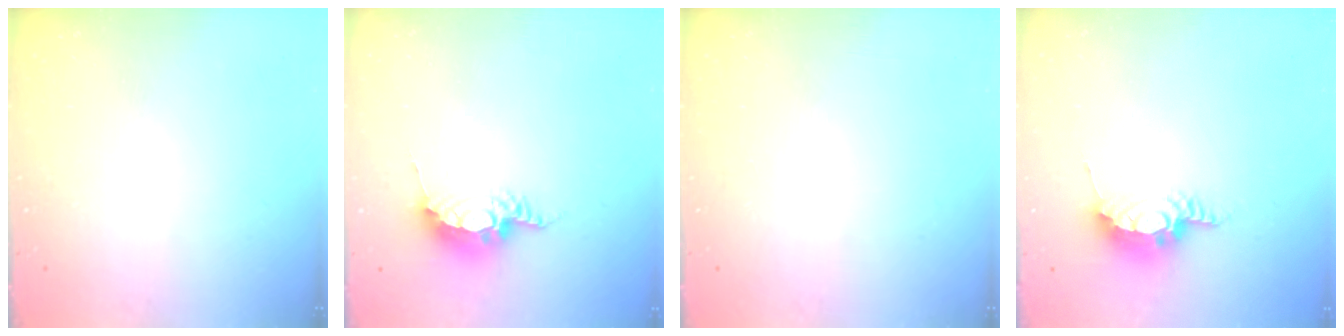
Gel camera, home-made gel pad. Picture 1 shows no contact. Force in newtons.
{"total": 8.7, "press": 8.6, "slide": 0.9}
{"total": 0.0}
{"total": 8.1, "press": 8.1, "slide": 0.8}